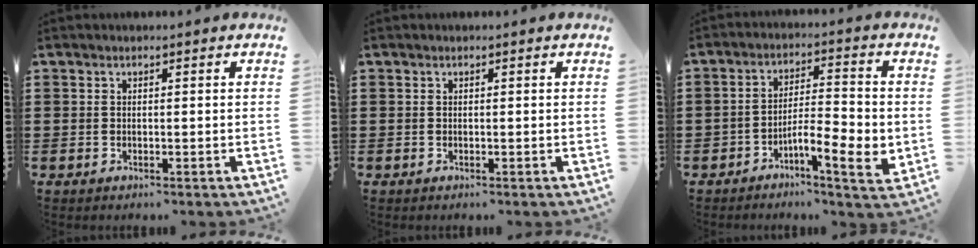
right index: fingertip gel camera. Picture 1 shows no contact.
{"total": 0.0}
{"total": 7.2, "force": [-3.1, 1.9, 6.3], "torque": [-0.096, 0.000, -0.053]}